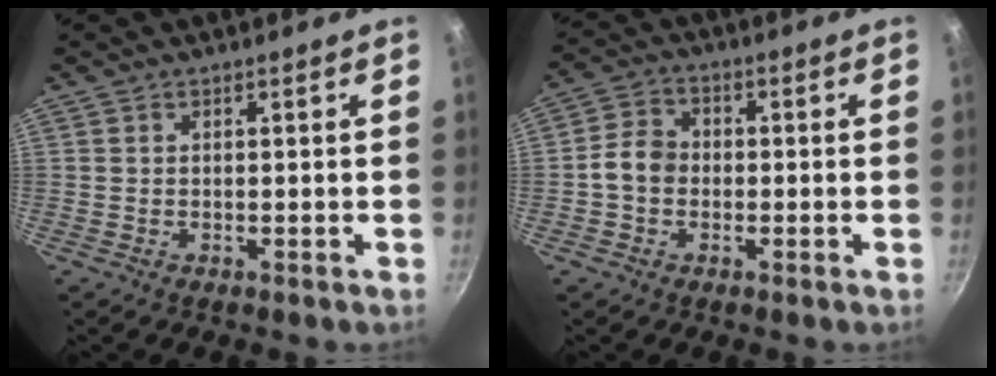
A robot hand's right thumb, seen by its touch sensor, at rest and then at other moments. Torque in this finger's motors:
{"motor_torque": [0.63, 1.20, 0.71, -0.59, 0.02]}